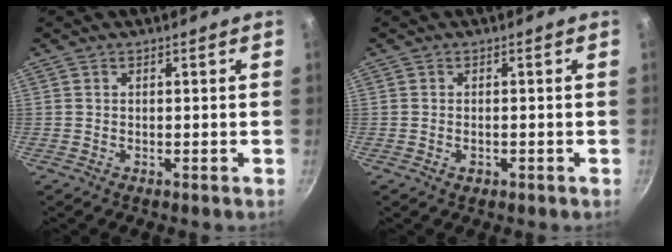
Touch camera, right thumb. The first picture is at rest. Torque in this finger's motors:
{"motor_torque": [-0.40, 0.06, -0.45, 0.02, -0.05]}